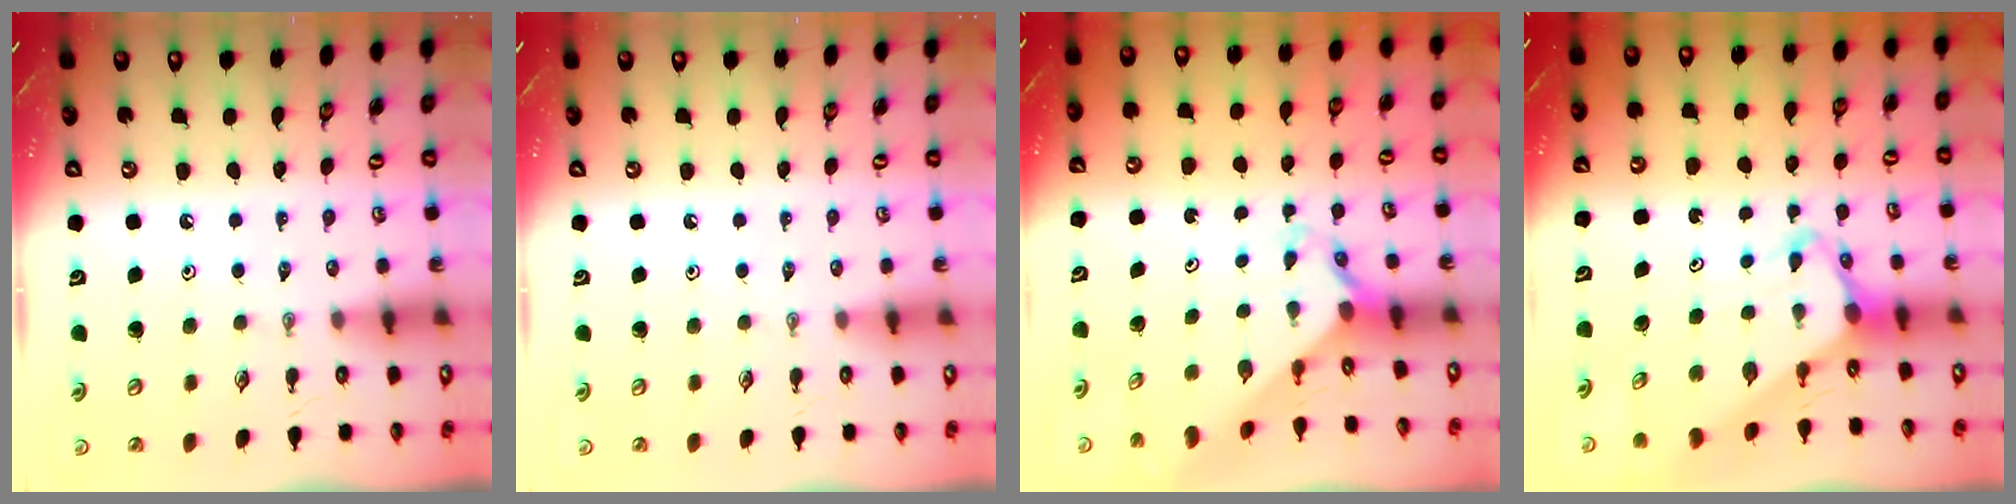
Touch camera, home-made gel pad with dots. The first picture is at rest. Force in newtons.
{"total": 0.0}
{"total": 2.4, "press": 2.4, "slide": 0.2}
{"total": 5.1, "press": 5.1, "slide": 0.3}